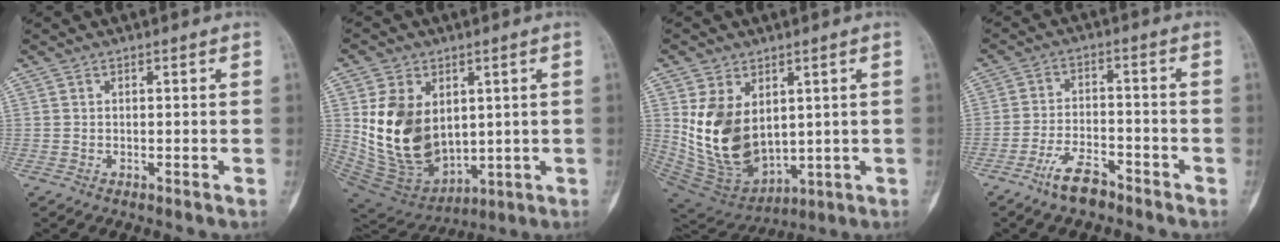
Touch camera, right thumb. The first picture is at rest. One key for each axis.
{"total": 17.9, "fx": 2.4, "fy": 12.7, "fz": 12.4, "tx": -0.194, "ty": -0.022, "tz": 0.076}
{"total": 16.4, "fx": 2.5, "fy": 11.1, "fz": 11.8, "tx": -0.184, "ty": -0.023, "tz": 0.079}
{"total": 7.3, "fx": -5.4, "fy": 2.9, "fz": 4.0, "tx": -0.071, "ty": 0.029, "tz": -0.101}